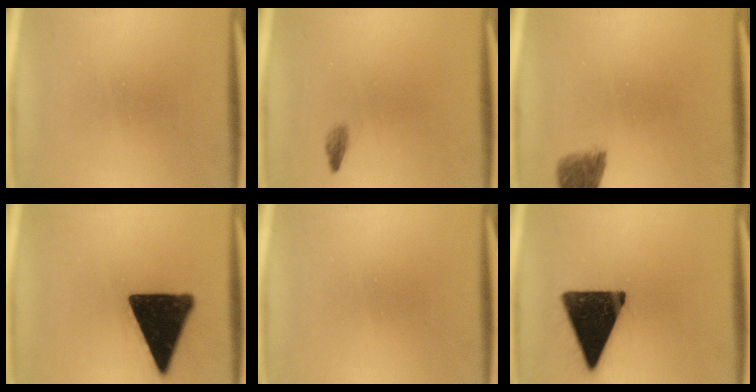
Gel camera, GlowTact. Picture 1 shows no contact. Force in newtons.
{"total": 0.9}
{"total": 4.1}
{"total": 16.4}
{"total": 0.0}
{"total": 16.1}